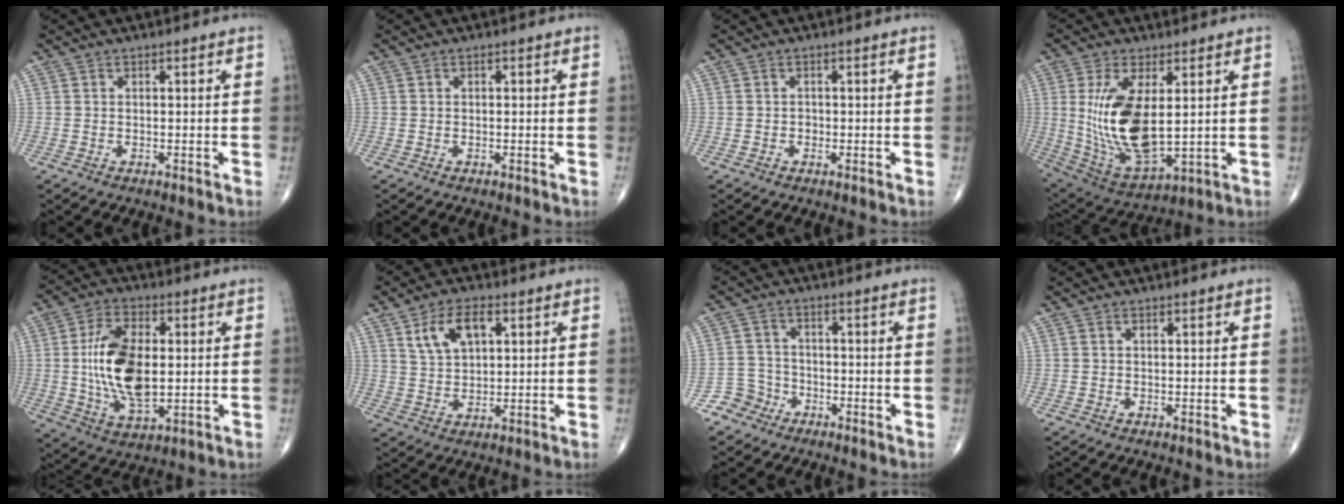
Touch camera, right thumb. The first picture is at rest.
{"total": 0.5, "force": [0.1, 0.2, 0.5], "torque": [-0.008, 0.001, 0.001]}
{"total": 0.9, "force": [-0.2, 0.8, 0.4], "torque": [-0.002, 0.003, -0.005]}
{"total": 16.5, "force": [2.0, 7.3, 14.7], "torque": [-0.287, -0.024, 0.058]}
{"total": 15.7, "force": [0.7, 8.2, 13.4], "torque": [-0.245, -0.006, 0.017]}
{"total": 8.1, "force": [3.4, 4.4, 5.9], "torque": [-0.096, -0.005, 0.067]}
{"total": 4.6, "force": [-2.9, 3.5, -0.2], "torque": [0.028, 0.023, -0.062]}
{"total": 0.0}